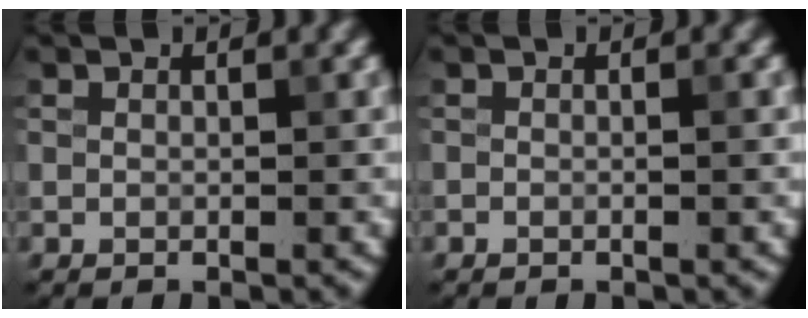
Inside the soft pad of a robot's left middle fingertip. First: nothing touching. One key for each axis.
{"total": 0.5, "fx": -0.2, "fy": 0.1, "fz": 0.5, "tx": -0.010, "ty": -0.002, "tz": -0.005}